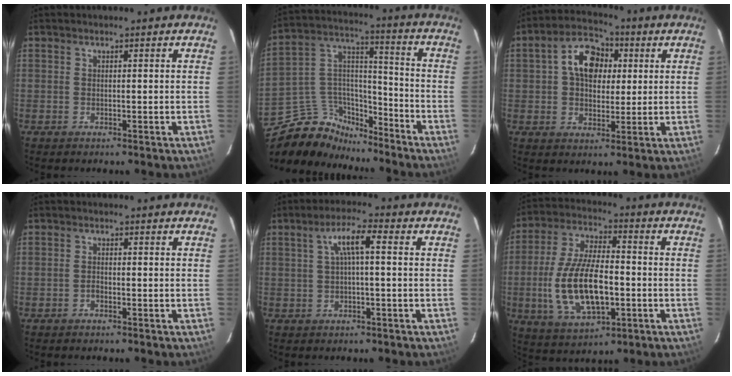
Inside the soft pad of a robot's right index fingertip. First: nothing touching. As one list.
[{"total": 13.5, "force": [-11.1, 7.1, 3.0], "torque": [-0.085, 0.069, -0.195]}, {"total": 9.9, "force": [2.3, 6.9, 6.8], "torque": [-0.125, 0.033, 0.037]}, {"total": 0.8, "force": [-0.6, 0.4, 0.3], "torque": [-0.005, 0.002, -0.013]}, {"total": 5.0, "force": [0.7, 0.7, 4.9], "torque": [-0.093, 0.012, 0.016]}, {"total": 16.5, "force": [-3.3, 7.3, 14.5], "torque": [-0.302, -0.007, -0.050]}]